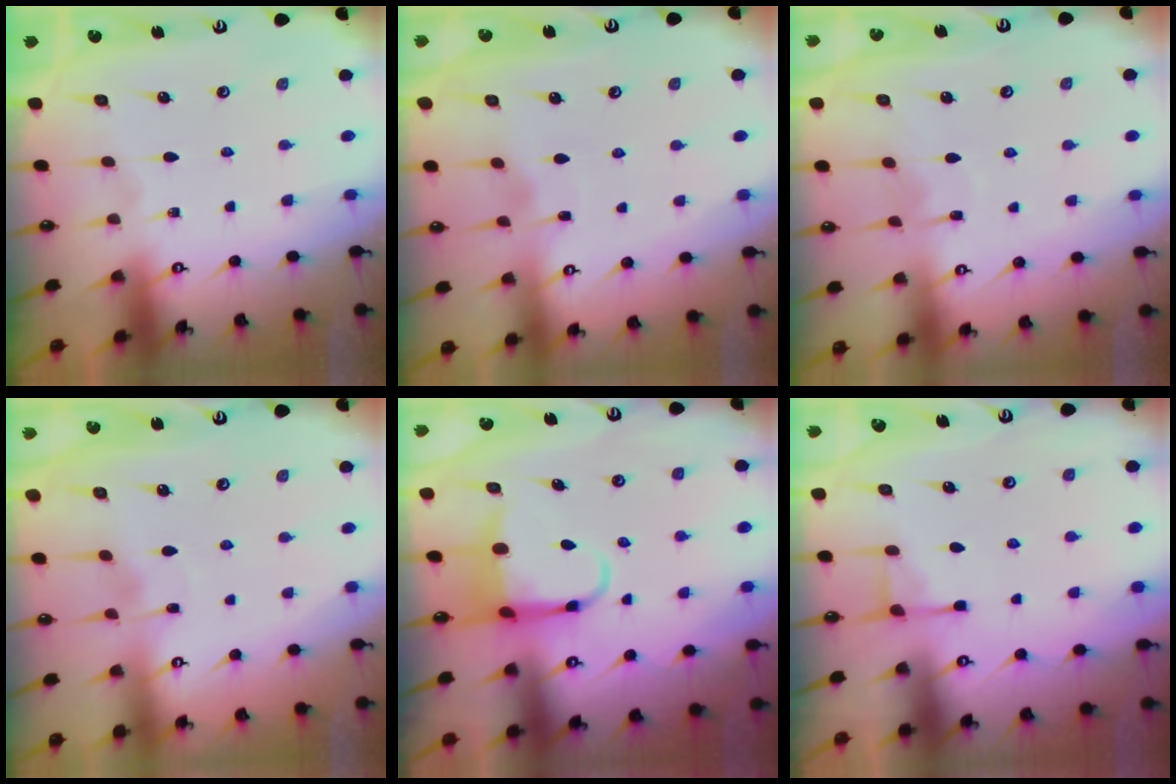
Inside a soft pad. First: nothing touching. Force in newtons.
{"total": 2.7, "press": 2.6, "slide": 0.3}
{"total": 6.6, "press": 6.6, "slide": 0.7}
{"total": 2.5, "press": 2.5, "slide": 0.3}
{"total": 5.6, "press": 5.5, "slide": 1.0}
{"total": 4.0, "press": 3.9, "slide": 0.5}